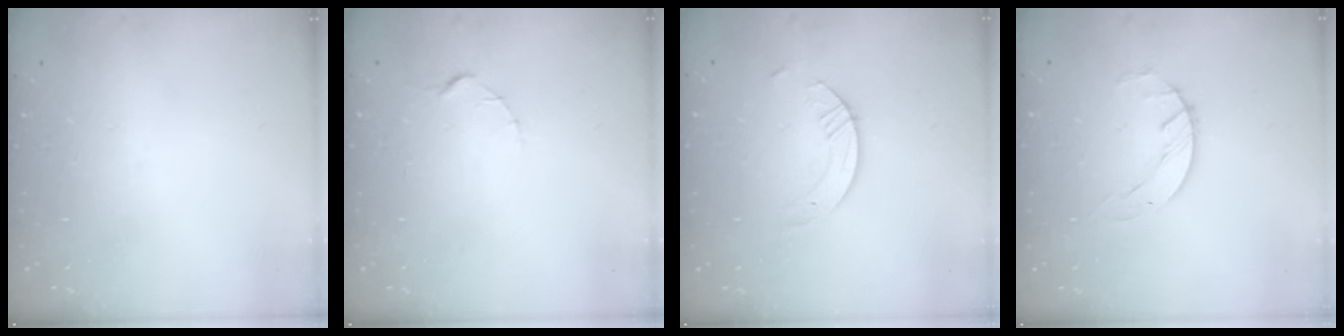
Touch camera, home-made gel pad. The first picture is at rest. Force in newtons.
{"total": 1.5, "press": 1.5, "slide": 0.2}
{"total": 5.4, "press": 5.4, "slide": 0.5}
{"total": 1.7, "press": 1.7, "slide": 0.3}